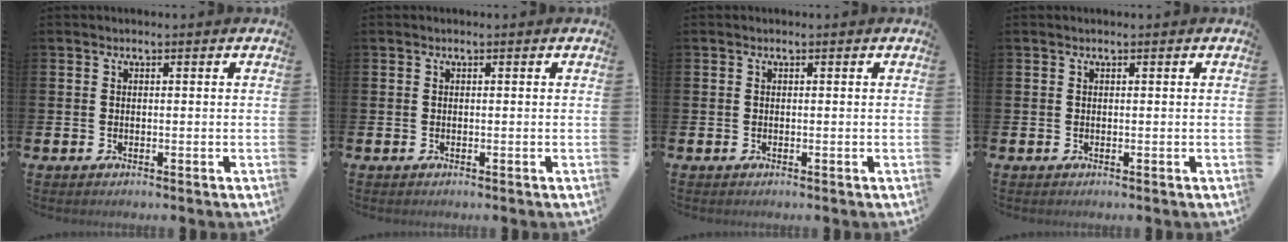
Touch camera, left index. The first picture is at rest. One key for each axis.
{"total": 0.0}
{"total": 0.0}
{"total": 0.0}